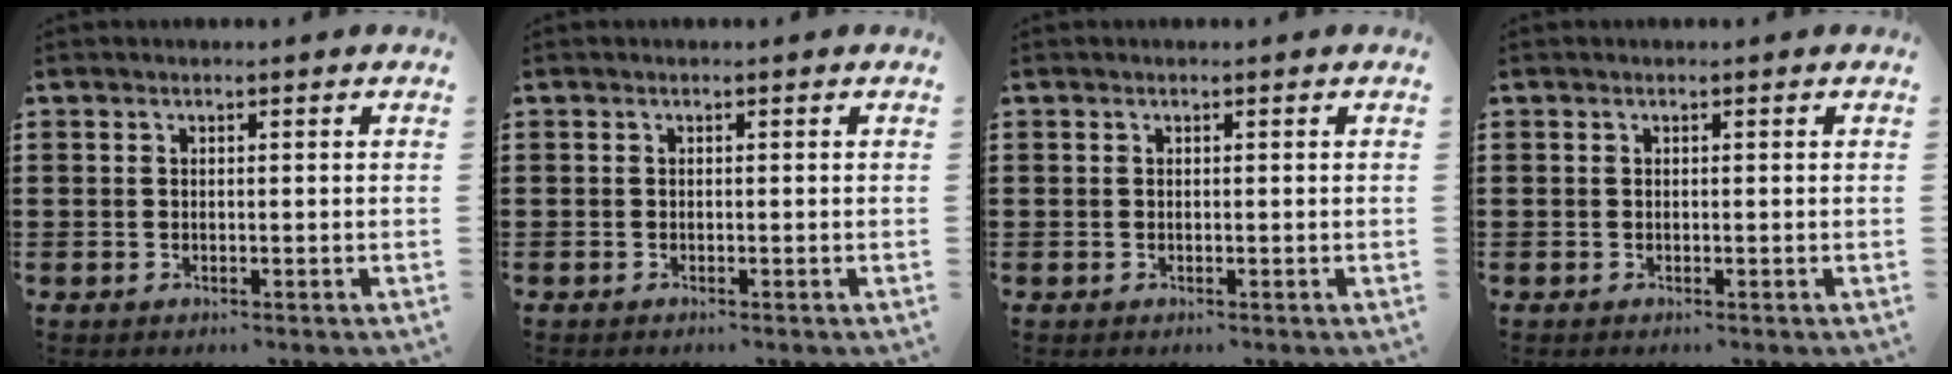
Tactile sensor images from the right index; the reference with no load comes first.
{"total": 0.0}
{"total": 0.0}
{"total": 0.0}